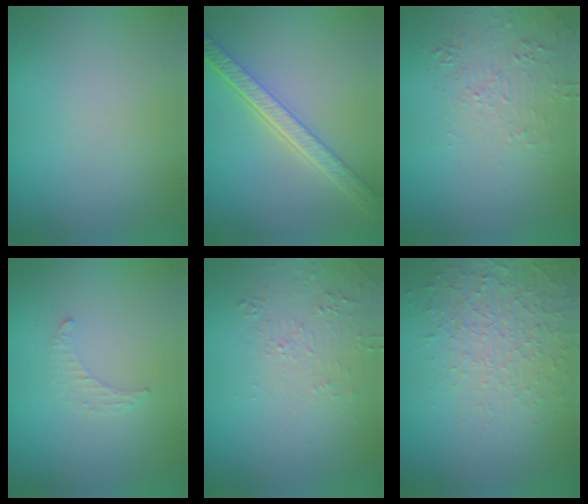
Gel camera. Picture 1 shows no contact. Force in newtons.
{"total": 5.4, "press": 4.2, "slide": 3.5}
{"total": 2.1, "press": 0.9, "slide": 1.9}
{"total": 1.1, "press": 1.1, "slide": 0.3}
{"total": 1.9, "press": 0.8, "slide": 1.7}
{"total": 5.3, "press": 3.4, "slide": 4.1}